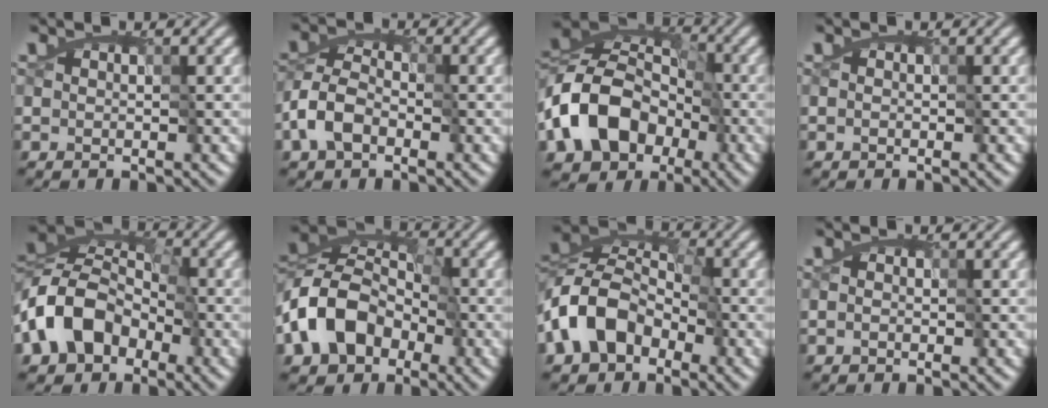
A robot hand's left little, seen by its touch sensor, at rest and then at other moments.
{"total": 4.4, "force": [-3.6, 1.8, 1.8], "torque": [-0.036, 0.006, -0.073]}
{"total": 10.8, "force": [-5.6, 7.4, 5.6], "torque": [-0.110, 0.000, -0.113]}
{"total": 0.7, "force": [0.0, 0.6, 0.5], "torque": [-0.004, 0.006, -0.007]}
{"total": 8.5, "force": [-5.3, 5.5, 3.6], "torque": [-0.068, 0.007, -0.117]}
{"total": 8.3, "force": [-5.1, 5.5, 3.7], "torque": [-0.068, 0.008, -0.110]}
{"total": 7.7, "force": [-5.0, 4.8, 3.3], "torque": [-0.059, 0.014, -0.117]}
{"total": 1.4, "force": [0.0, 1.1, 0.9], "torque": [-0.012, 0.011, -0.007]}